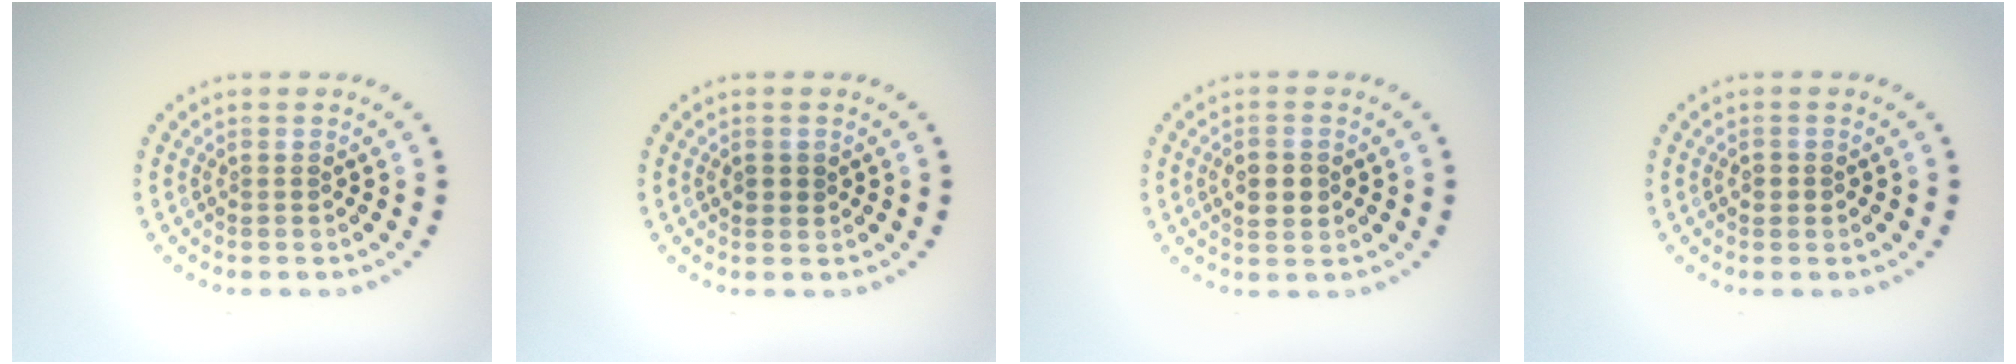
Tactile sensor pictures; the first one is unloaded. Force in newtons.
{"total": 1.2, "press": 1.1, "slide": 0.4}
{"total": 2.6, "press": 2.6, "slide": 0.1}
{"total": 1.0, "press": 0.9, "slide": 0.4}